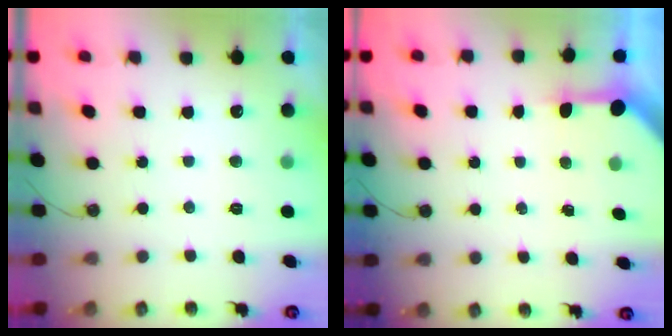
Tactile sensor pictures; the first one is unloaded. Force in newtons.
{"total": 3.4, "press": 3.4, "slide": 0.4}